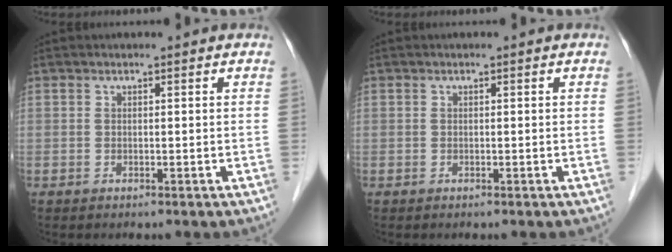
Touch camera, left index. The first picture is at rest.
{"total": 0.0}